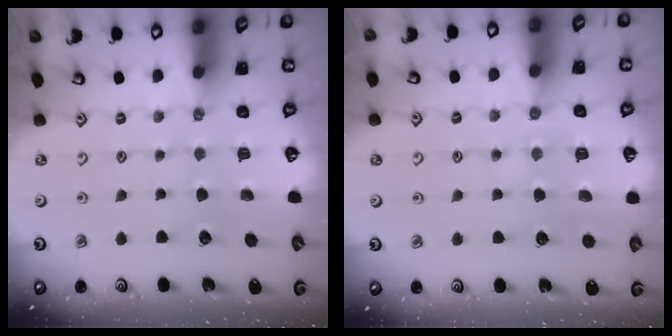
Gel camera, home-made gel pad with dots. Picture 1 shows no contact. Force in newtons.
{"total": 4.0, "press": 3.9, "slide": 0.6}